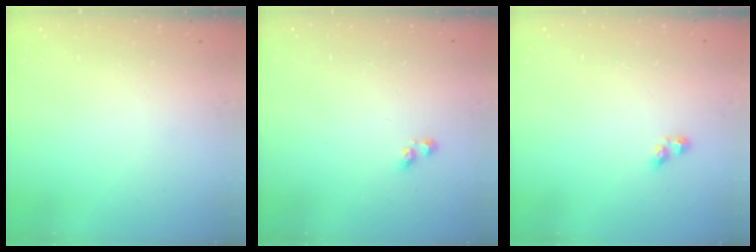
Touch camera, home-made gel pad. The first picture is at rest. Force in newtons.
{"total": 3.2, "press": 3.1, "slide": 0.6}
{"total": 2.5, "press": 2.5, "slide": 0.1}